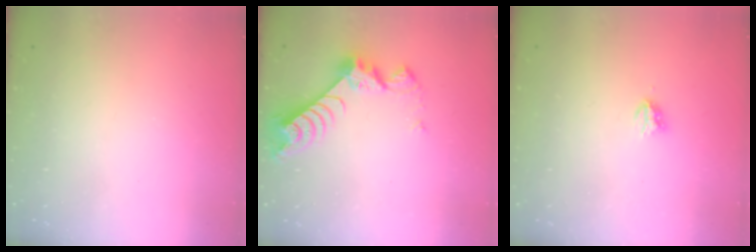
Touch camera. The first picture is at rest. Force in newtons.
{"total": 8.2, "press": 8.2, "slide": 0.5}
{"total": 2.9, "press": 2.9, "slide": 0.5}